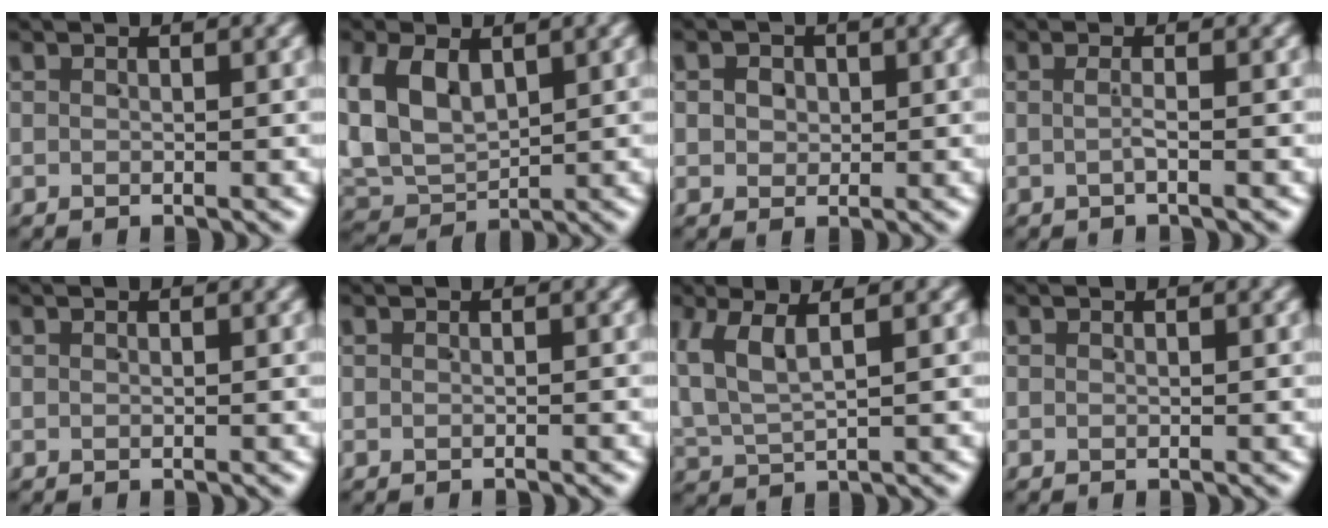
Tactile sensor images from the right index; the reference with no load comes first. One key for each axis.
{"total": 9.3, "fx": 1.1, "fy": 7.9, "fz": 4.8, "tx": -0.134, "ty": -0.015, "tz": 0.020}
{"total": 1.7, "fx": 0.3, "fy": 1.6, "fz": 0.7, "tx": -0.008, "ty": -0.005, "tz": 0.011}
{"total": 1.1, "fx": -0.5, "fy": -0.3, "fz": 0.9, "tx": -0.023, "ty": -0.002, "tz": -0.008}
{"total": 0.0}
{"total": 0.0}
{"total": 4.2, "fx": 1.6, "fy": 2.5, "fz": 3.0, "tx": -0.076, "ty": -0.005, "tz": 0.036}
{"total": 0.0}